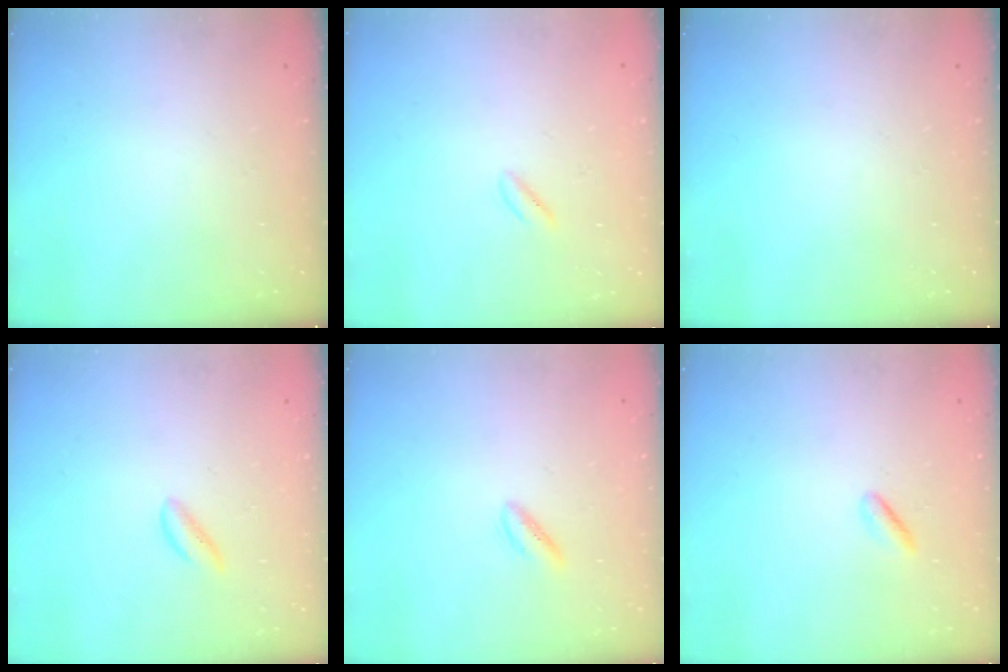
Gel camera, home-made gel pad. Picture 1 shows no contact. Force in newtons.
{"total": 0.7, "press": 0.3, "slide": 0.6}
{"total": 0.0}
{"total": 1.3, "press": 1.2, "slide": 0.4}
{"total": 2.7, "press": 2.5, "slide": 1.0}
{"total": 1.0, "press": 0.7, "slide": 0.6}